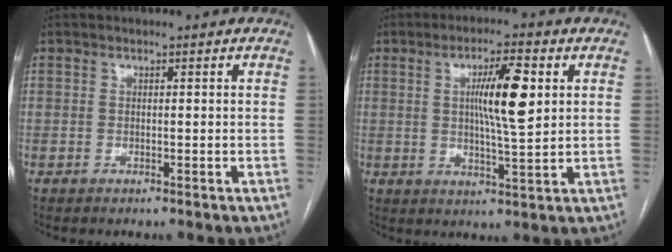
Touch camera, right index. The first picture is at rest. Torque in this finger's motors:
{"motor_torque": [0.57, 0.37, 0.49, 0.14]}